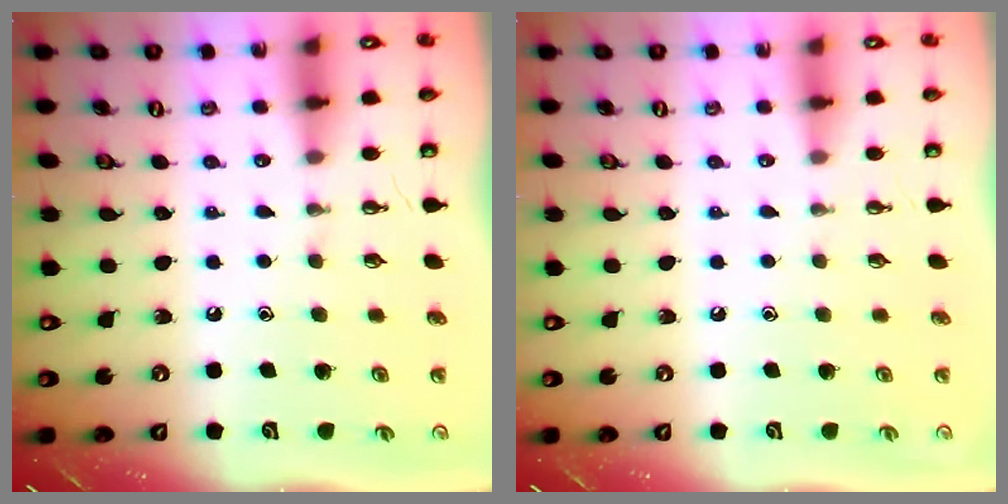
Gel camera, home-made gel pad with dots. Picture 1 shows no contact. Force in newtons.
{"total": 0.0}